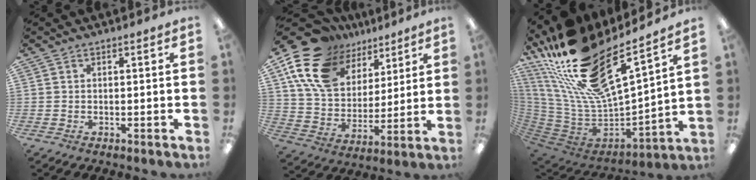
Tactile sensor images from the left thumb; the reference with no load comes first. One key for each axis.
{"total": 19.3, "fx": 11.1, "fy": 12.5, "fz": 9.6, "tx": -0.192, "ty": -0.053, "tz": 0.206}
{"total": 23.3, "fx": 16.5, "fy": 6.5, "fz": 15.2, "tx": -0.292, "ty": -0.137, "tz": 0.286}